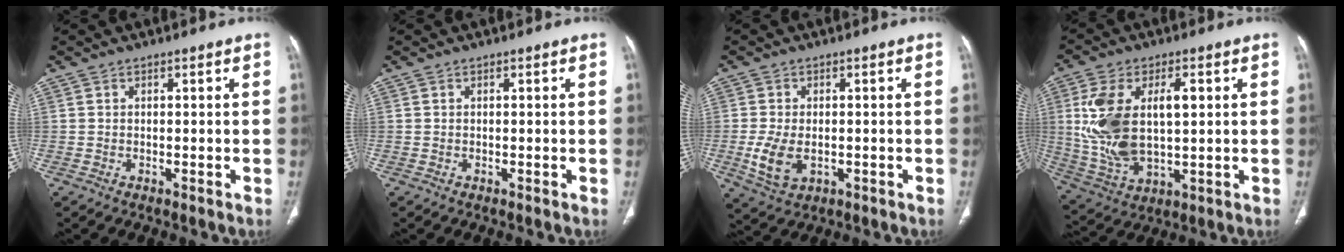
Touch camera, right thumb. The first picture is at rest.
{"total": 0.0}
{"total": 6.8, "force": [-1.2, 4.2, 5.2], "torque": [-0.104, -0.006, -0.014]}
{"total": 16.5, "force": [2.3, 8.7, 13.8], "torque": [-0.273, -0.001, 0.055]}